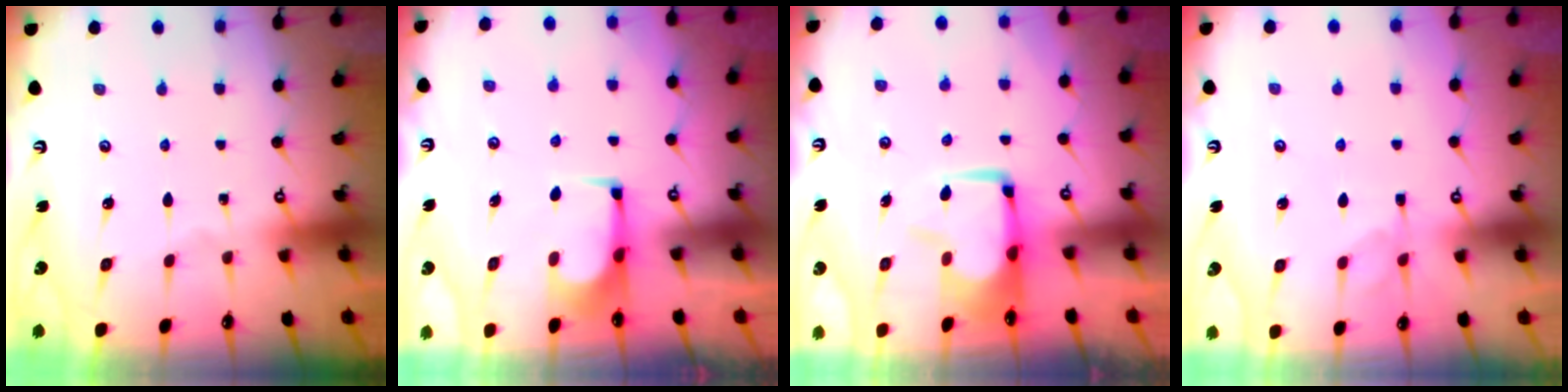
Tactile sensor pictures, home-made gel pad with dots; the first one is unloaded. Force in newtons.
{"total": 1.1, "press": 0.9, "slide": 0.7}
{"total": 0.8, "press": 0.0, "slide": 0.8}
{"total": 1.2, "press": 0.5, "slide": 1.1}